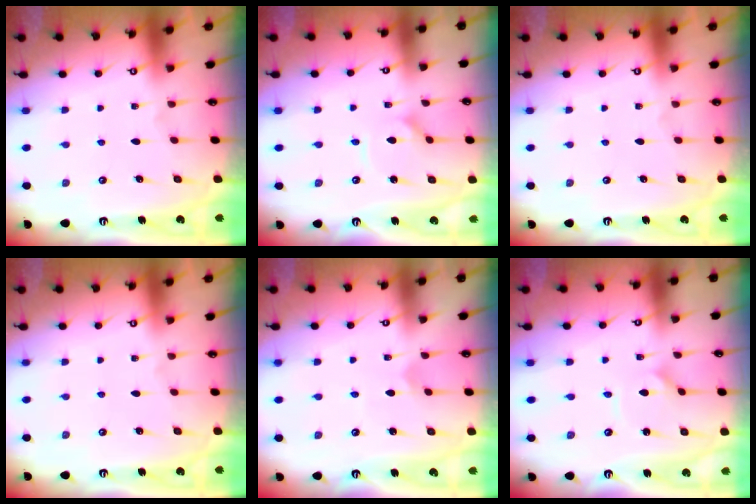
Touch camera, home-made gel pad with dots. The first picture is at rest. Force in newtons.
{"total": 2.5, "press": 2.5, "slide": 0.3}
{"total": 0.0}
{"total": 0.0}
{"total": 2.9, "press": 2.9, "slide": 0.3}
{"total": 1.6, "press": 1.6, "slide": 0.1}